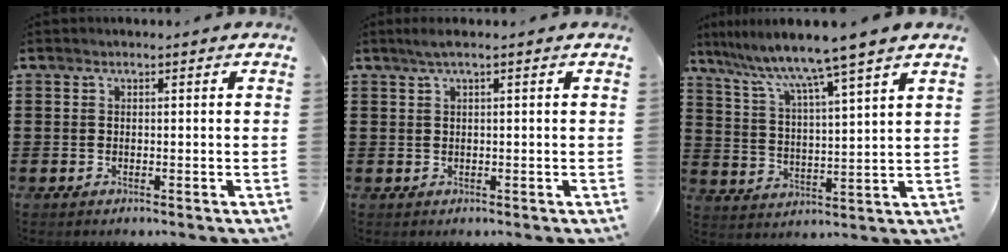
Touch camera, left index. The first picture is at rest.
{"total": 1.4, "force": [0.4, 0.0, 1.4], "torque": [-0.024, -0.001, 0.007]}
{"total": 6.8, "force": [5.8, -1.4, 3.3], "torque": [-0.090, -0.048, 0.088]}